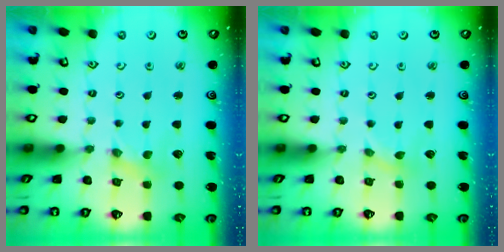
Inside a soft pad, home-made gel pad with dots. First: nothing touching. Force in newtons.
{"total": 0.0}